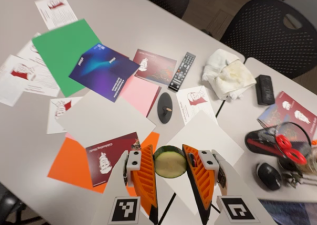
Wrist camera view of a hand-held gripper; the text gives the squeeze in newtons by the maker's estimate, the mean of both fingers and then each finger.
{"total": 8.8, "left": 8.7, "right": 8.8}